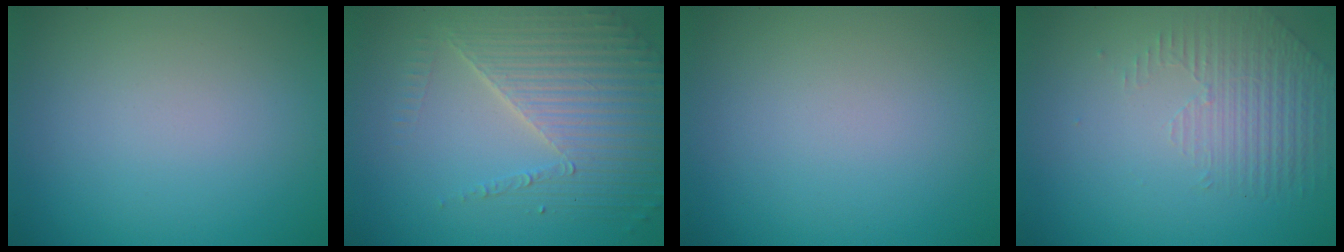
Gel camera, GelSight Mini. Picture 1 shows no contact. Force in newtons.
{"total": 5.4, "press": 4.4, "slide": 3.2}
{"total": 0.0}
{"total": 1.5, "press": 0.9, "slide": 1.2}